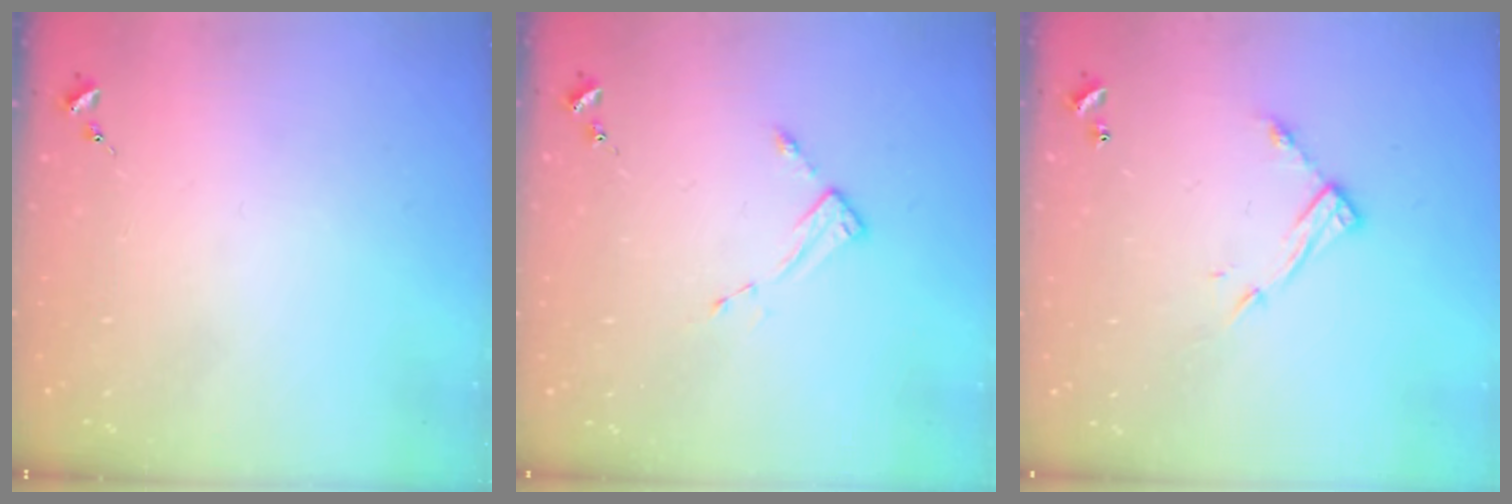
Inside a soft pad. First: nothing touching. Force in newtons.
{"total": 2.6, "press": 2.6, "slide": 0.4}
{"total": 10.0, "press": 9.9, "slide": 0.5}